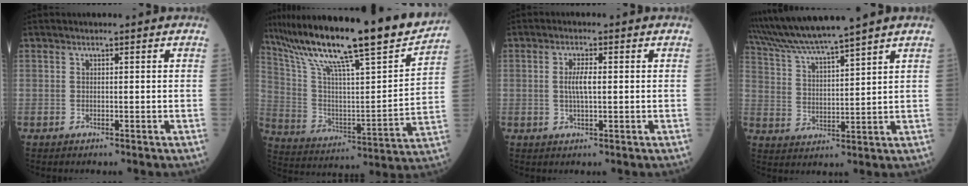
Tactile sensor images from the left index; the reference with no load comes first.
{"total": 26.0, "force": [21.4, 1.2, 14.6], "torque": [-0.260, -0.024, 0.337]}
{"total": 3.2, "force": [0.1, 0.7, 3.1], "torque": [-0.064, -0.001, 0.002]}
{"total": 11.1, "force": [9.8, -1.8, 5.0], "torque": [-0.094, 0.011, 0.181]}